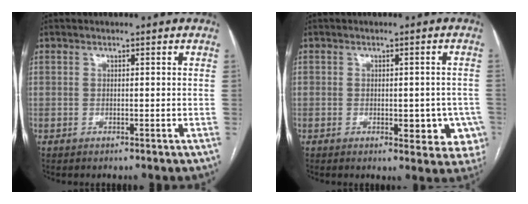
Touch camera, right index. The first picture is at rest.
{"total": 7.2, "force": [-2.0, 3.8, 5.8], "torque": [-0.048, 0.011, -0.018]}